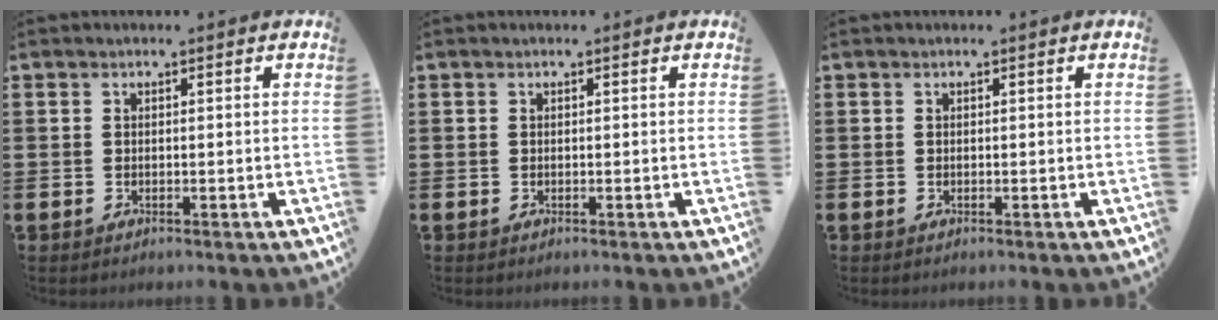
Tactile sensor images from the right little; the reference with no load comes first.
{"total": 0.0}
{"total": 0.0}